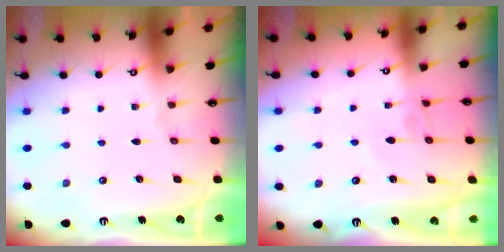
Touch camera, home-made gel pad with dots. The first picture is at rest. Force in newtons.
{"total": 2.2, "press": 2.2, "slide": 0.1}